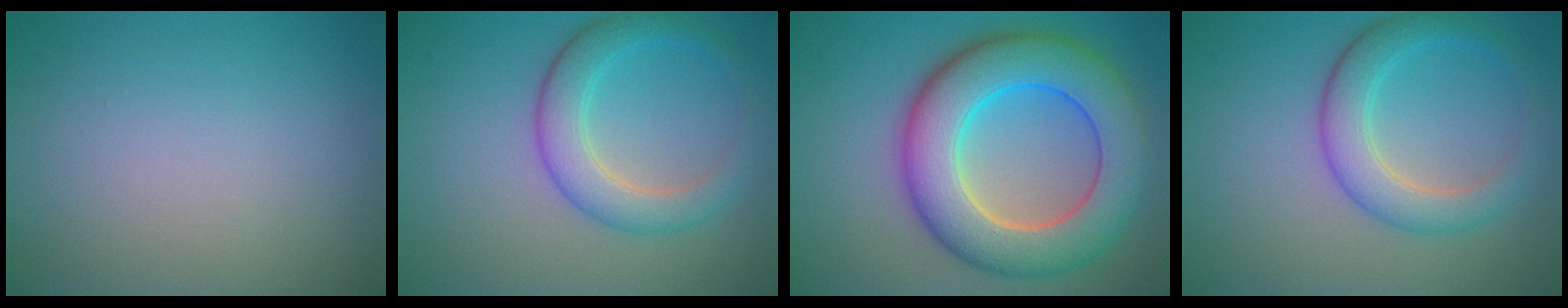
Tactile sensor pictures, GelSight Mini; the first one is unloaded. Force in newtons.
{"total": 4.2, "press": 4.2, "slide": 0.1}
{"total": 10.7, "press": 10.7, "slide": 0.4}
{"total": 4.2, "press": 4.2, "slide": 0.1}